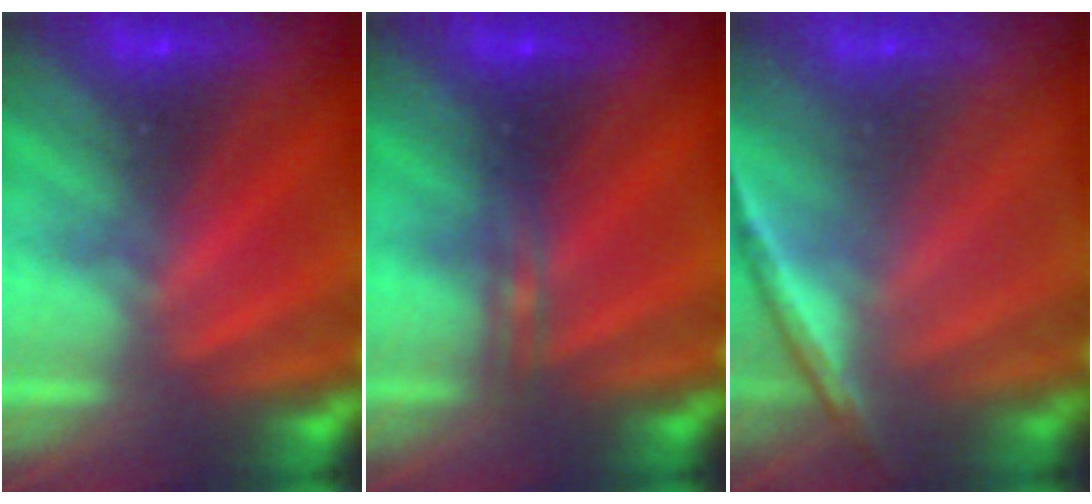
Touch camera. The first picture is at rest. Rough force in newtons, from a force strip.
{"total": 2.3}
{"total": 1.6}